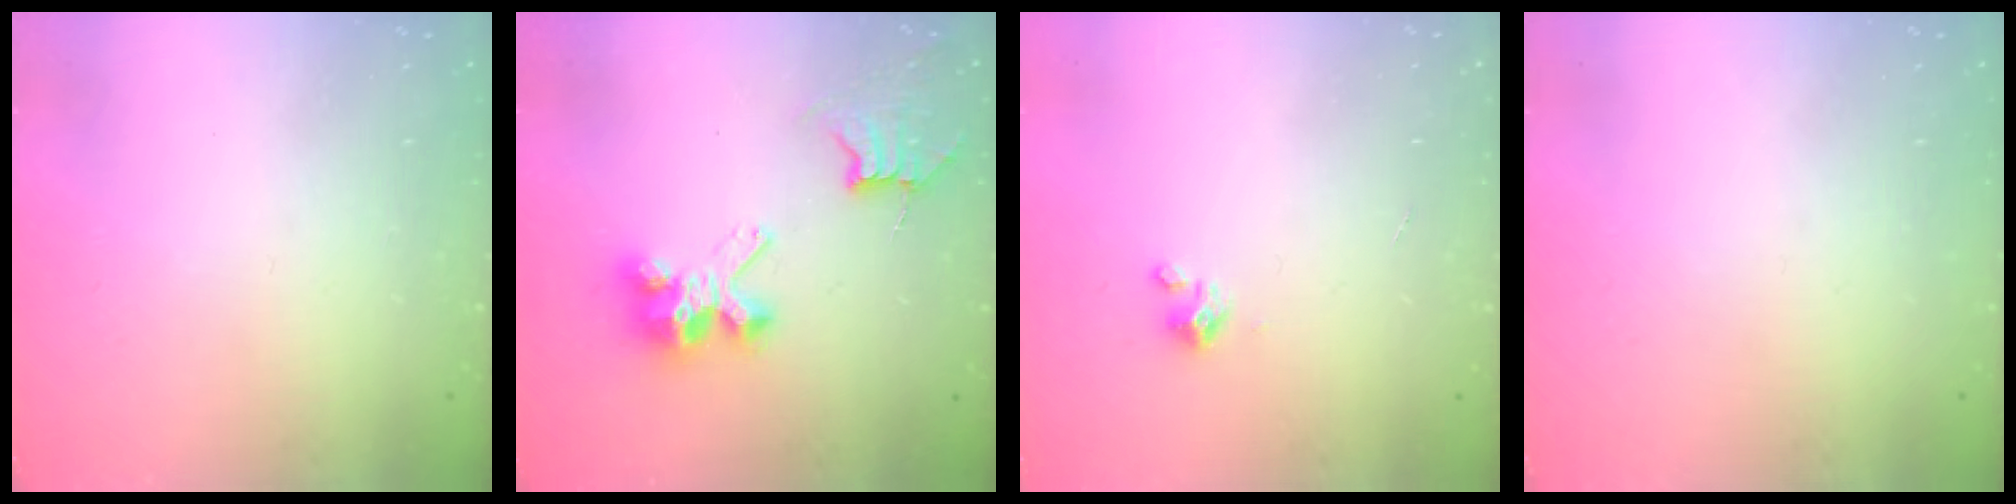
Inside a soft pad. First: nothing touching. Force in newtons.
{"total": 8.2, "press": 8.2, "slide": 0.7}
{"total": 2.0, "press": 2.0, "slide": 0.2}
{"total": 0.0}